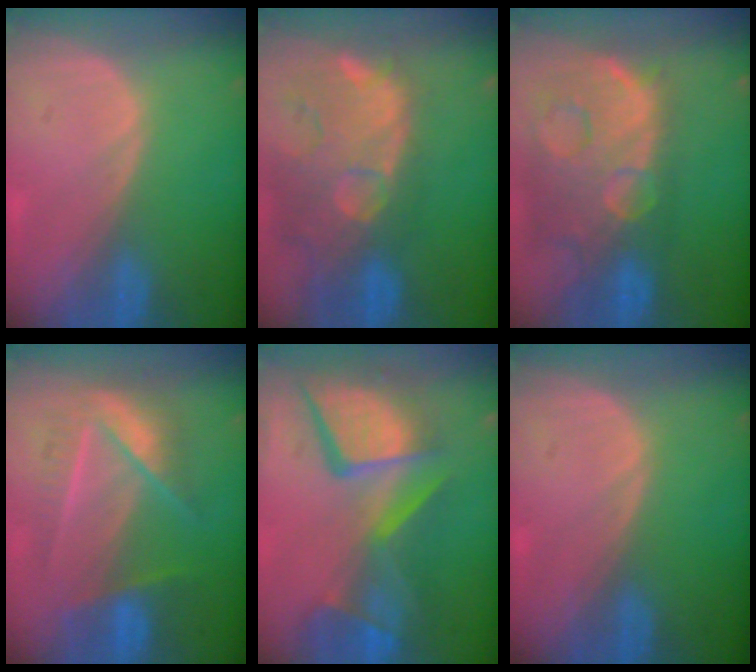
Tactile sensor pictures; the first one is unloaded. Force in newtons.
{"total": 14.4, "press": 11.7, "slide": 8.5}
{"total": 14.5, "press": 11.7, "slide": 8.4}
{"total": 7.5, "press": 7.4, "slide": 1.1}
{"total": 13.8, "press": 11.2, "slide": 8.0}
{"total": 0.0}